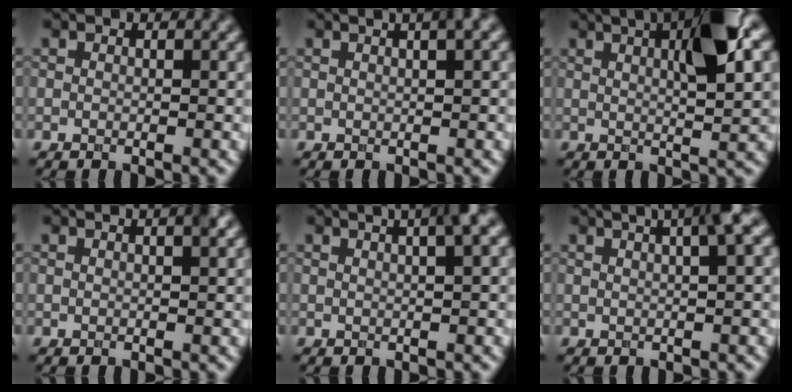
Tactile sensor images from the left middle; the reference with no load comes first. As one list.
[{"total": 2.8, "force": [1.4, 0.7, 2.4], "torque": [-0.020, 0.008, 0.006]}, {"total": 8.8, "force": [3.0, 2.3, 7.9], "torque": [-0.107, 0.015, 0.044]}, {"total": 1.6, "force": [0.8, 0.4, 1.3], "torque": [-0.014, 0.004, 0.005]}, {"total": 4.3, "force": [2.0, 1.2, 3.6], "torque": [-0.027, 0.018, 0.010]}, {"total": 4.8, "force": [2.2, 1.3, 4.1], "torque": [-0.036, 0.019, 0.014]}]